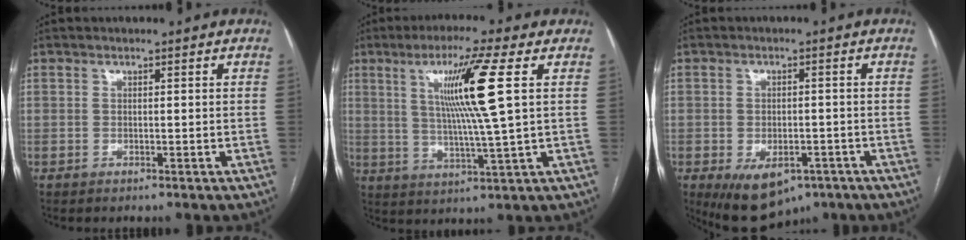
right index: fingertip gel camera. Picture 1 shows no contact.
{"total": 11.5, "force": [3.3, -1.6, 11.0], "torque": [-0.196, -0.002, 0.061]}
{"total": 9.5, "force": [-5.2, 5.5, 5.7], "torque": [-0.090, -0.004, -0.068]}